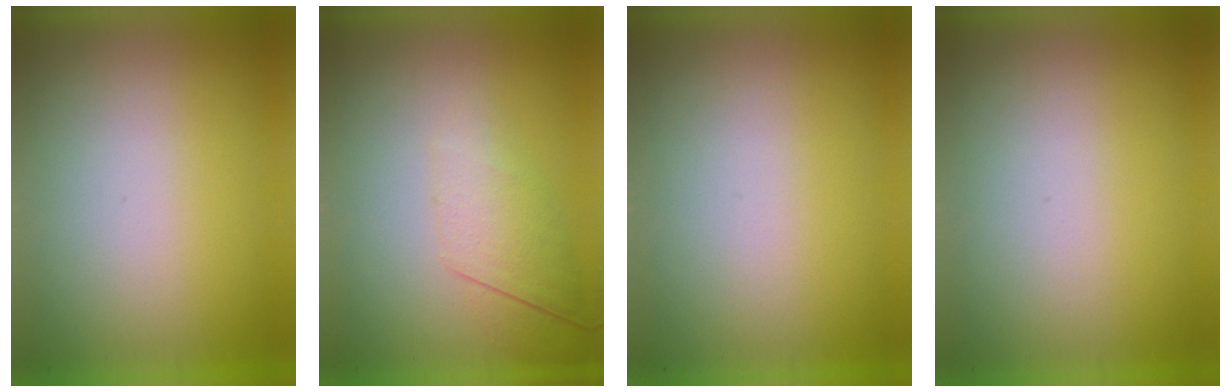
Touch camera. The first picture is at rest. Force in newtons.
{"total": 2.2}
{"total": 0.0}
{"total": 0.0}